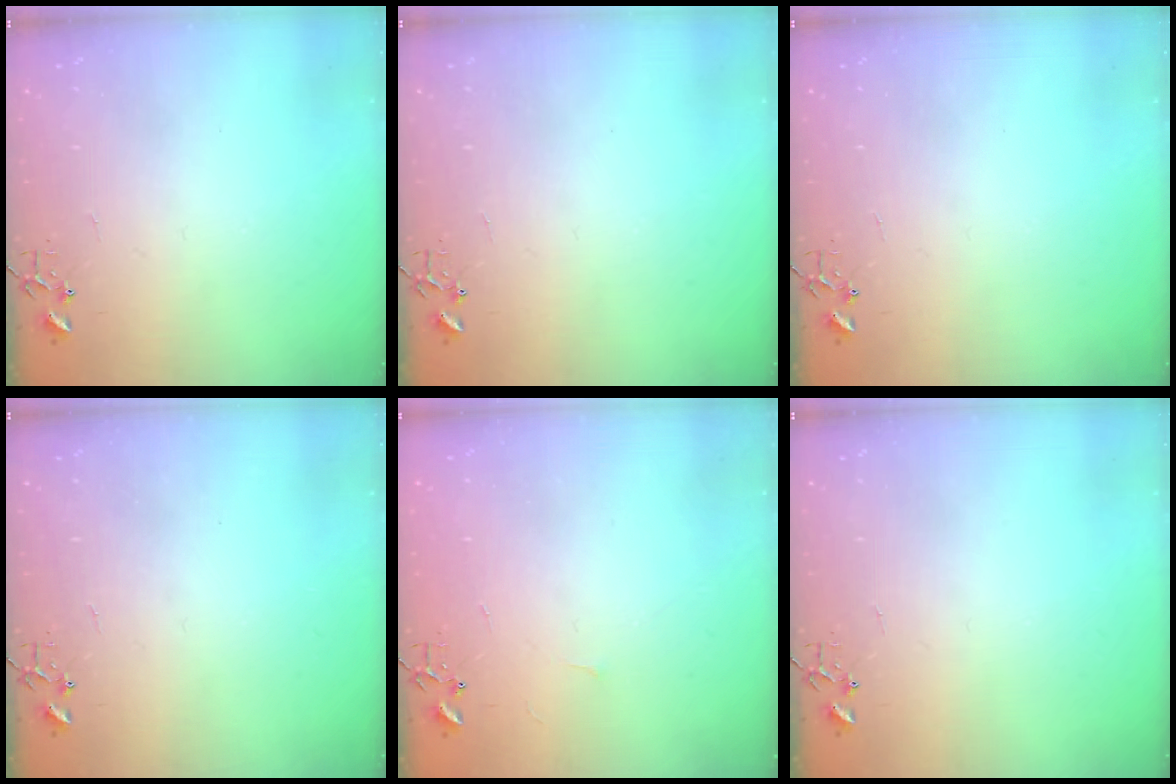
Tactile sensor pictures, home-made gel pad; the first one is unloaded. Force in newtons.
{"total": 0.0}
{"total": 0.0}
{"total": 0.0}
{"total": 2.7, "press": 2.6, "slide": 0.4}
{"total": 0.0}